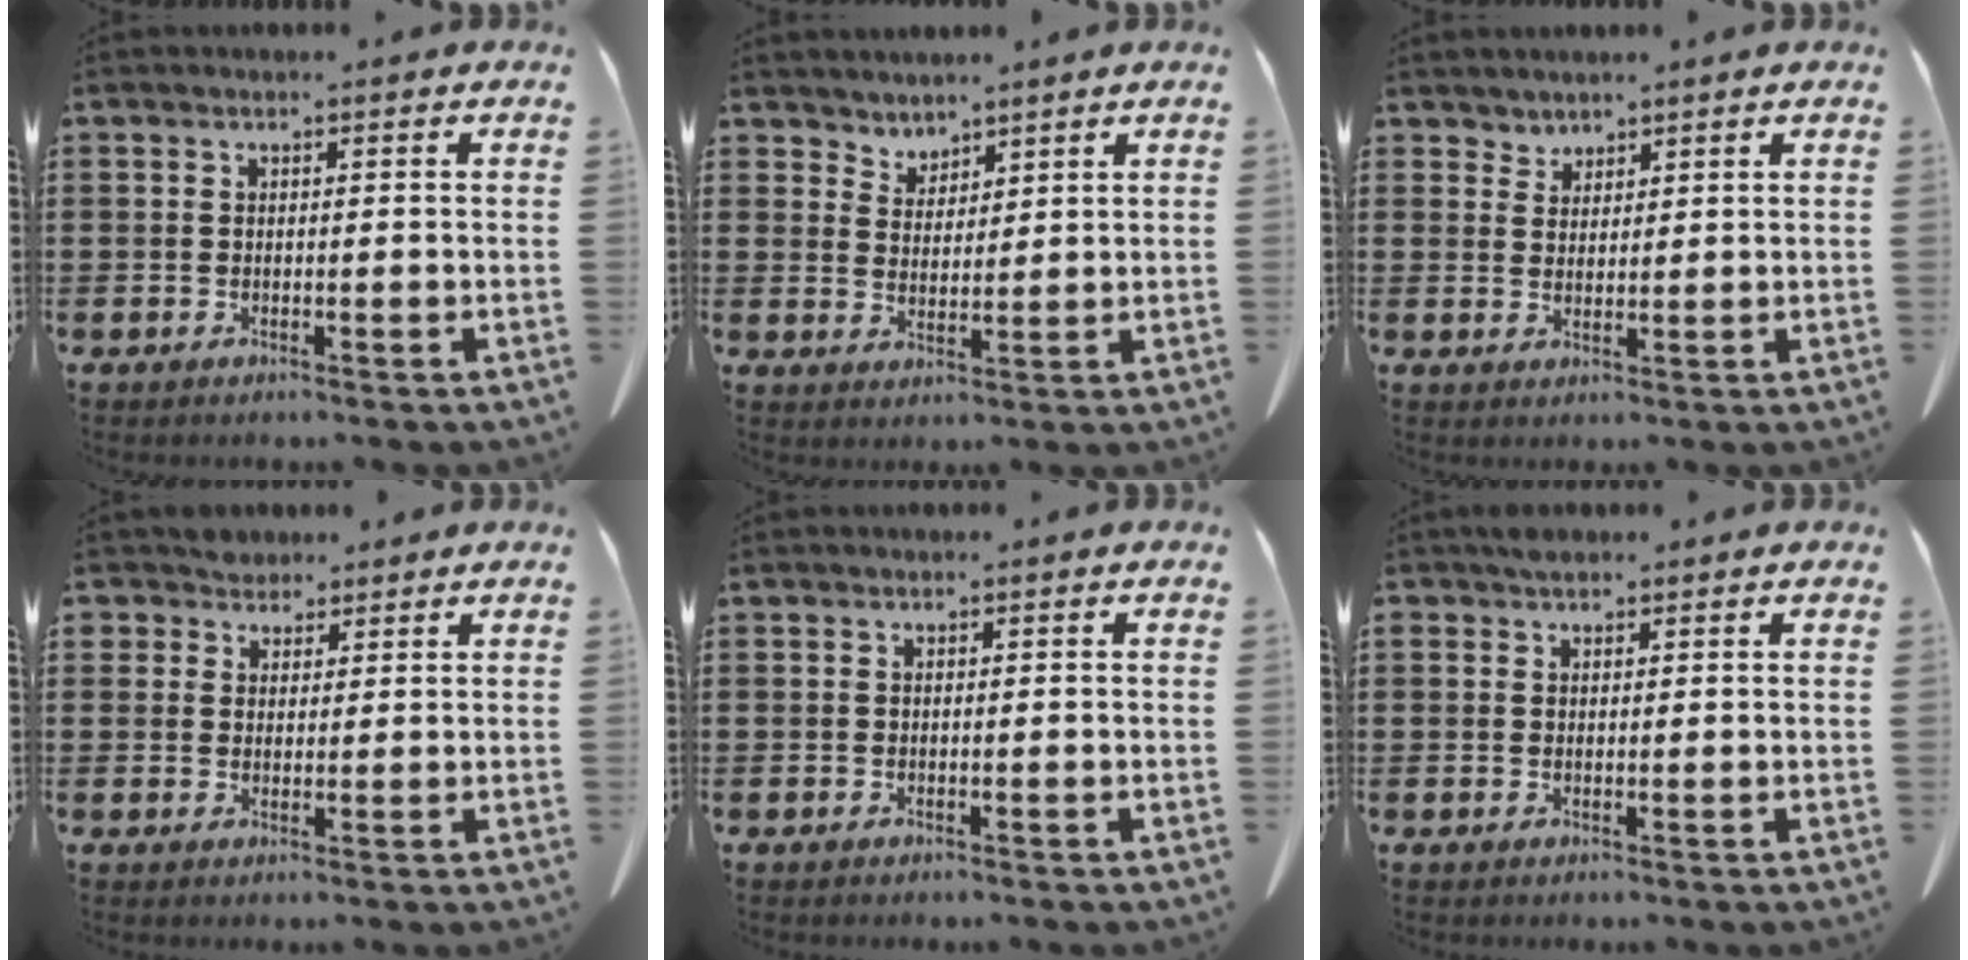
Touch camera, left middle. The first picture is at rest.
{"total": 2.9, "force": [2.7, 0.9, -0.4], "torque": [-0.004, -0.005, 0.052]}
{"total": 2.1, "force": [2.0, 0.7, -0.1], "torque": [-0.004, -0.002, 0.040]}
{"total": 3.1, "force": [2.5, 1.7, 0.0], "torque": [-0.013, 0.004, 0.050]}
{"total": 0.0}
{"total": 1.2, "force": [1.0, 0.6, 0.4], "torque": [-0.012, 0.000, 0.020]}